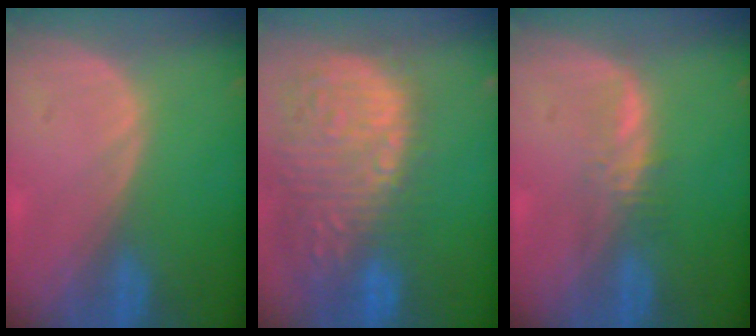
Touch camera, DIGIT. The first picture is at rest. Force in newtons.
{"total": 15.5, "press": 12.6, "slide": 9.0}
{"total": 2.4, "press": 2.4, "slide": 0.2}